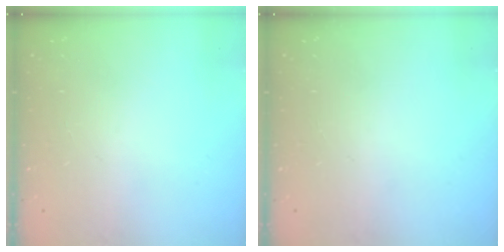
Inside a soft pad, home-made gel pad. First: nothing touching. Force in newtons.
{"total": 0.0}